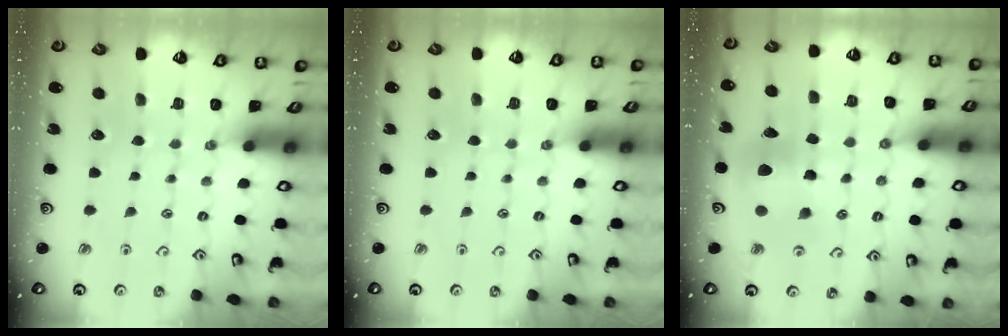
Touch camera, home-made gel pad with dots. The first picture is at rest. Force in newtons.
{"total": 0.0}
{"total": 10.3, "press": 10.2, "slide": 1.6}